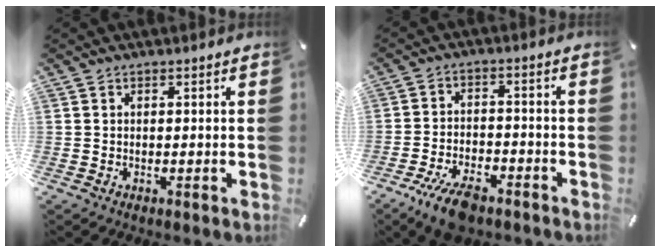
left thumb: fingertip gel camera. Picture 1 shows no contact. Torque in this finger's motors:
{"motor_torque": [-0.38, 0.73, 0.60, 0.53, 0.06]}